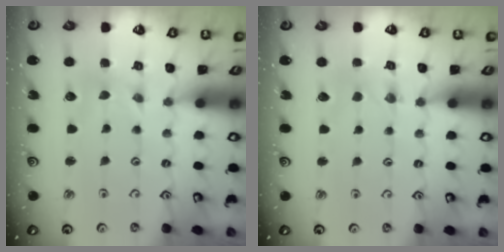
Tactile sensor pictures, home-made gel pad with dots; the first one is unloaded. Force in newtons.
{"total": 0.5, "press": 0.5, "slide": 0.1}